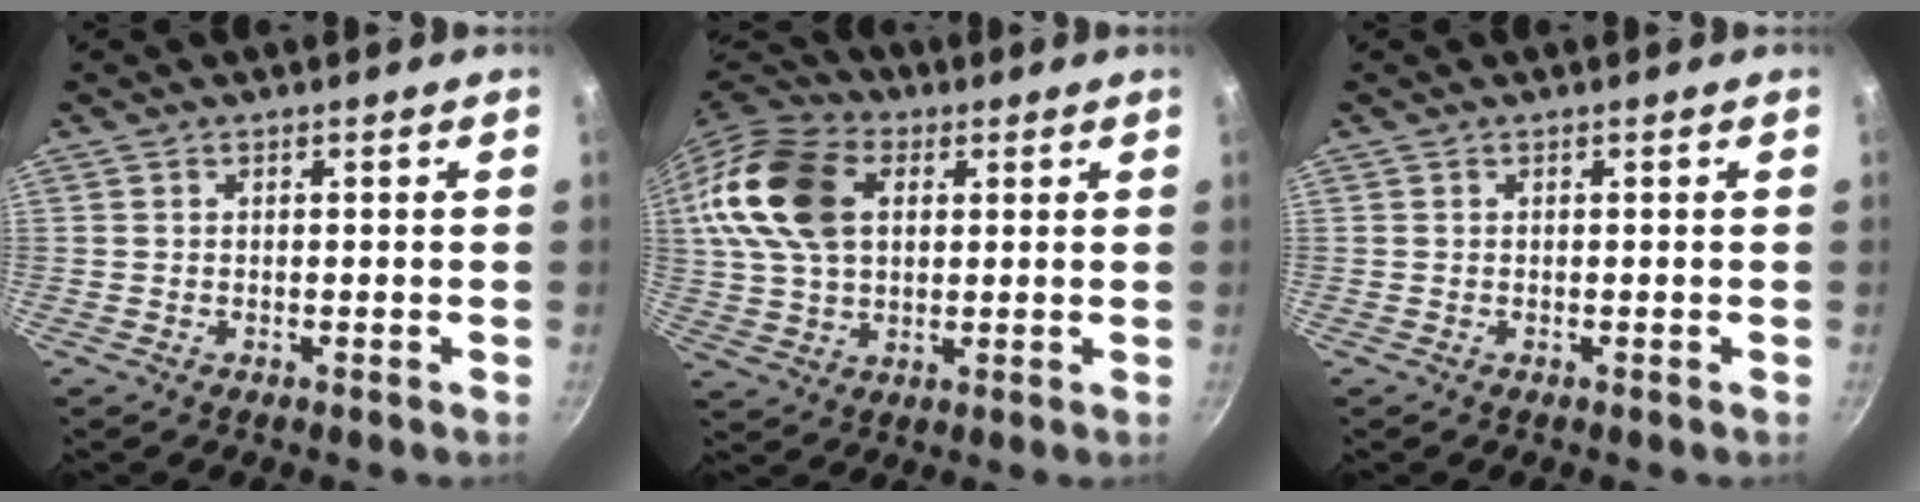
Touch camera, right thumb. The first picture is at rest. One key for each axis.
{"total": 18.3, "fx": 4.4, "fy": 12.4, "fz": 12.8, "tx": -0.238, "ty": 0.015, "tz": 0.072}
{"total": 0.0}